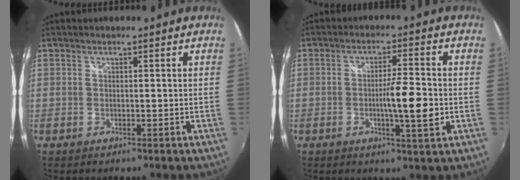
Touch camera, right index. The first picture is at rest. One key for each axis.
{"total": 7.3, "fx": -1.4, "fy": 0.6, "fz": 7.2, "tx": -0.118, "ty": -0.008, "tz": -0.021}